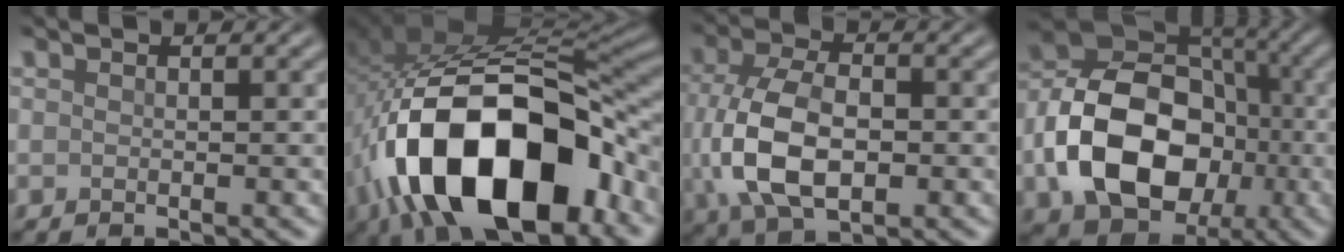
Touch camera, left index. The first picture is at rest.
{"total": 17.6, "force": [-6.7, 9.4, 13.2], "torque": [-0.212, -0.016, -0.106]}
{"total": 9.0, "force": [-1.1, 5.6, 7.0], "torque": [-0.160, -0.009, -0.018]}
{"total": 12.8, "force": [-2.9, 9.4, 8.1], "torque": [-0.146, 0.000, -0.062]}